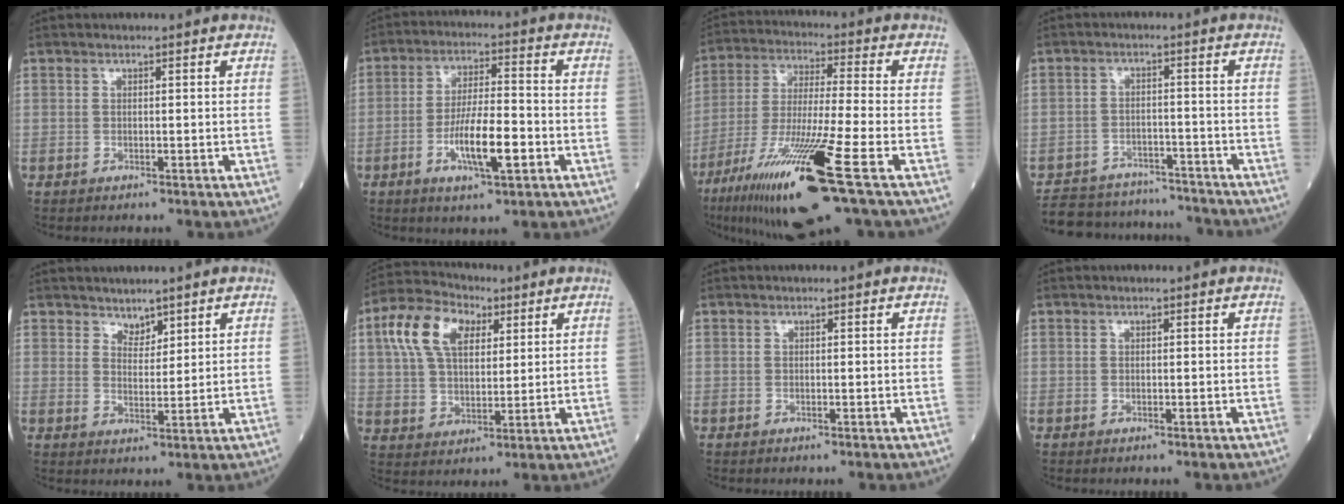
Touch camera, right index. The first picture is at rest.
{"total": 9.4, "force": [-3.1, 1.8, 8.6], "torque": [-0.160, -0.001, -0.054]}
{"total": 18.8, "force": [-9.5, 0.3, 16.2], "torque": [-0.310, -0.051, -0.173]}
{"total": 14.1, "force": [-13.1, 4.2, 2.9], "torque": [-0.050, 0.018, -0.184]}
{"total": 2.7, "force": [2.3, 1.2, 0.6], "torque": [-0.006, -0.002, 0.042]}
{"total": 11.4, "force": [4.5, 6.6, 8.2], "torque": [-0.179, 0.036, 0.082]}
{"total": 0.0}
{"total": 0.0}